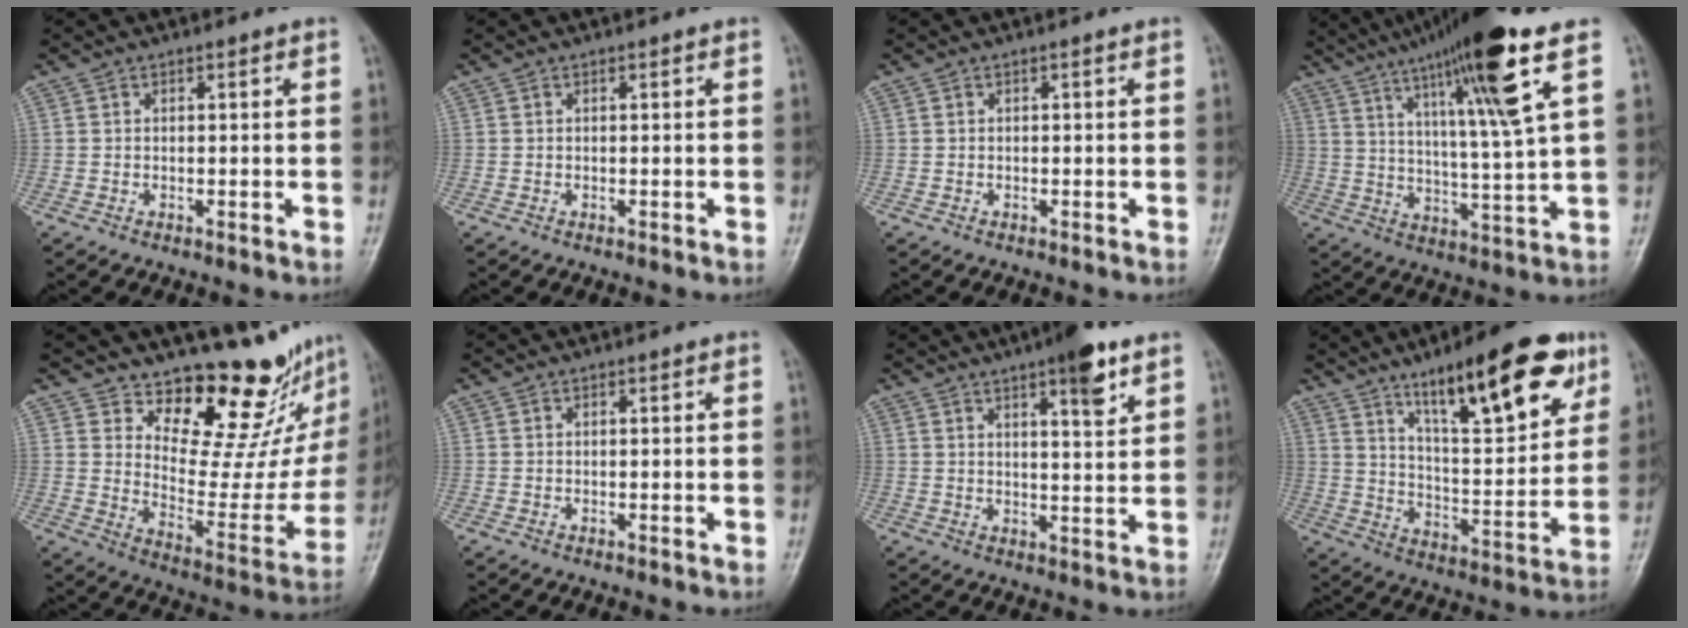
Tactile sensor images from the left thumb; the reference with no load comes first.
{"total": 0.0}
{"total": 0.0}
{"total": 18.9, "force": [10.1, 0.9, 16.0], "torque": [-0.260, -0.034, 0.165]}
{"total": 19.0, "force": [15.4, 7.0, 8.5], "torque": [-0.053, -0.141, 0.214]}
{"total": 0.0}
{"total": 8.0, "force": [4.8, 1.8, 6.2], "torque": [-0.080, -0.024, 0.067]}
{"total": 21.5, "force": [12.5, 6.1, 16.4], "torque": [-0.208, -0.049, 0.199]}